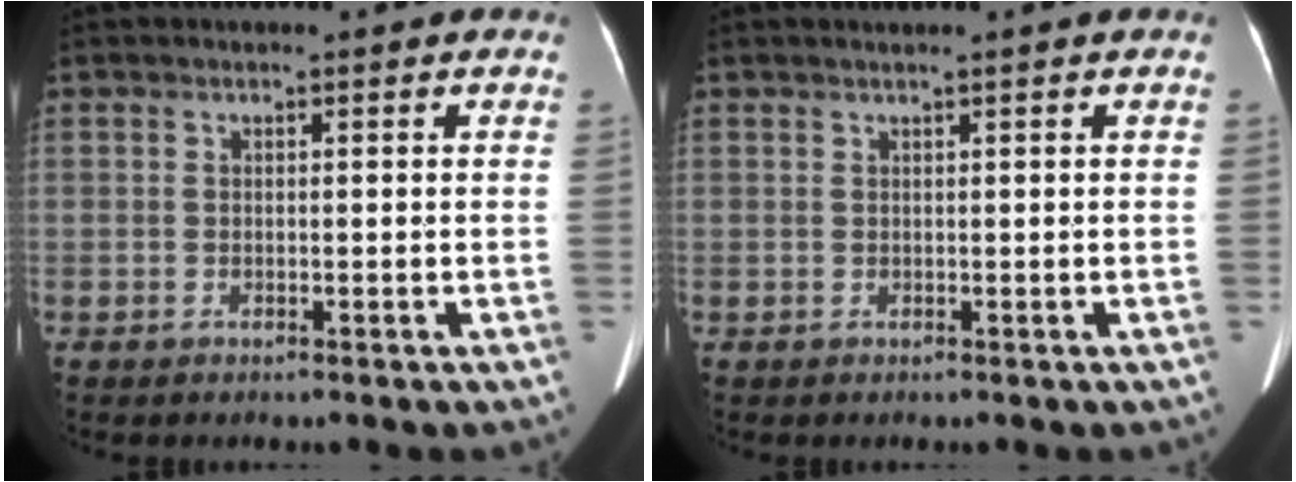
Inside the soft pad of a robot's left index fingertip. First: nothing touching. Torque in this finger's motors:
{"motor_torque": [-2.14, 0.00, -1.06, -0.13]}